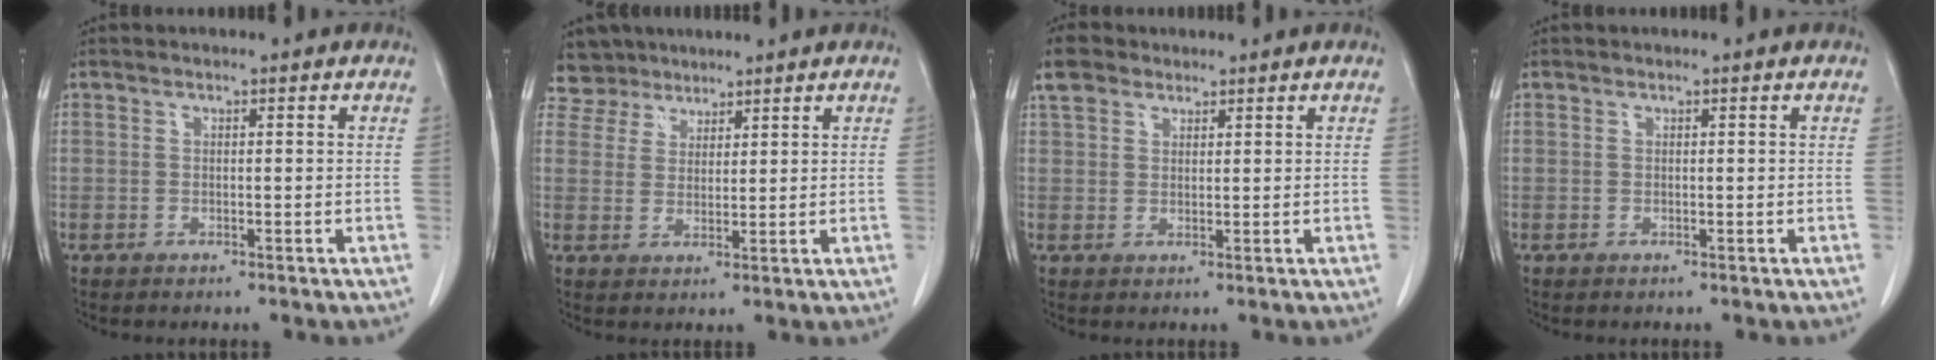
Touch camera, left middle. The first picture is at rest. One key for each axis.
{"total": 4.7, "fx": 4.0, "fy": 2.4, "fz": -0.8, "tx": 0.016, "ty": 0.009, "tz": 0.074}
{"total": 4.0, "fx": 2.8, "fy": 2.6, "fz": 1.4, "tx": -0.035, "ty": 0.020, "tz": 0.056}
{"total": 0.0}